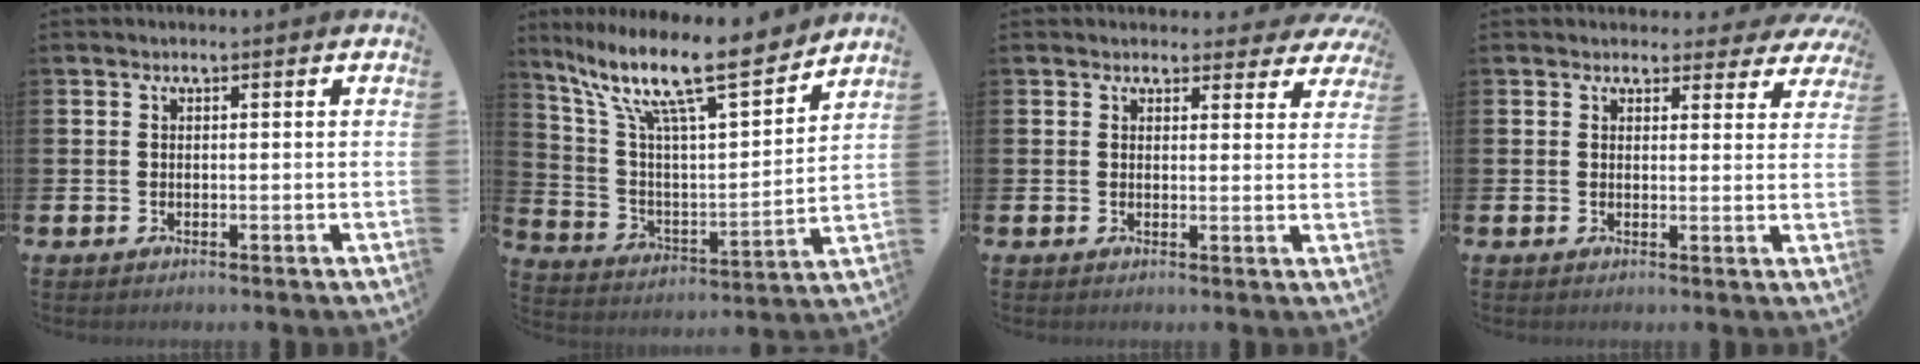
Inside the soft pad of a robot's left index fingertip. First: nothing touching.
{"total": 13.1, "force": [10.4, 2.3, 7.7], "torque": [-0.172, -0.070, 0.170]}
{"total": 2.6, "force": [2.2, 1.3, 0.2], "torque": [0.007, -0.012, 0.034]}
{"total": 2.8, "force": [2.4, 1.4, 0.2], "torque": [0.006, -0.014, 0.037]}